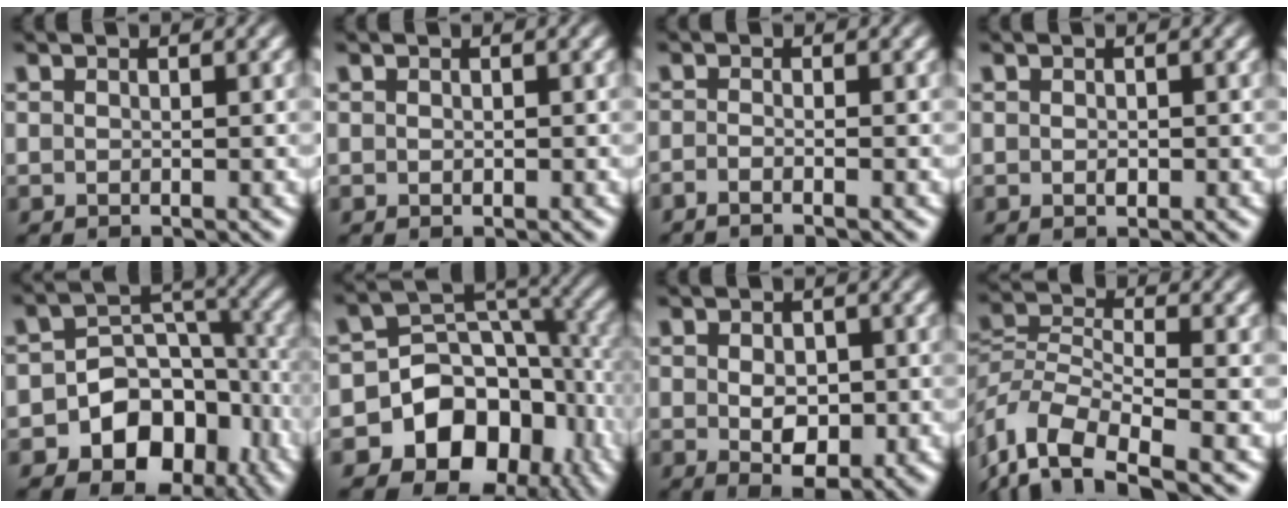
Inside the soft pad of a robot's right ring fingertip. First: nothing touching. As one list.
[{"total": 0.0}, {"total": 1.9, "force": [-1.6, 0.2, 1.1], "torque": [-0.024, -0.004, -0.030]}, {"total": 0.6, "force": [-0.2, 0.4, 0.4], "torque": [-0.010, -0.008, 0.000]}, {"total": 11.9, "force": [-4.0, 9.4, 6.1], "torque": [-0.115, -0.045, -0.049]}, {"total": 16.4, "force": [-4.5, 13.1, 8.8], "torque": [-0.175, -0.060, -0.057]}, {"total": 4.6, "force": [-1.2, 2.4, 3.8], "torque": [-0.062, -0.034, -0.001]}, {"total": 8.2, "force": [-3.0, 5.6, 5.2], "torque": [-0.132, -0.033, -0.041]}]